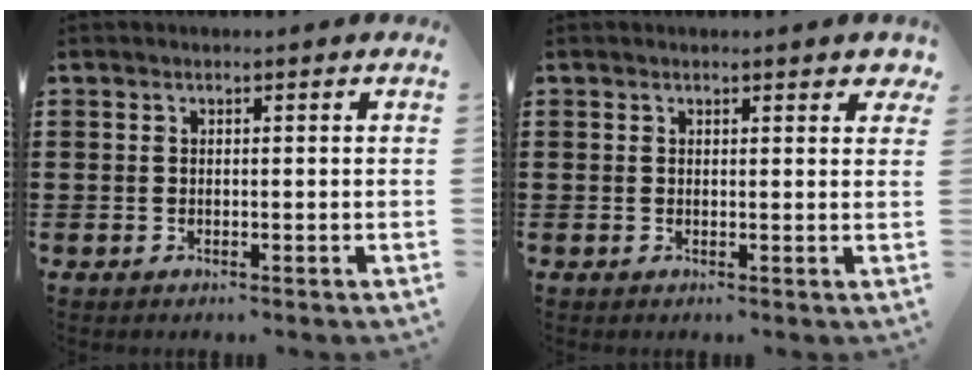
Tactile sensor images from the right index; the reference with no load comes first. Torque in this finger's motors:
{"motor_torque": [0.12, 0.03, 0.04, 0.00]}